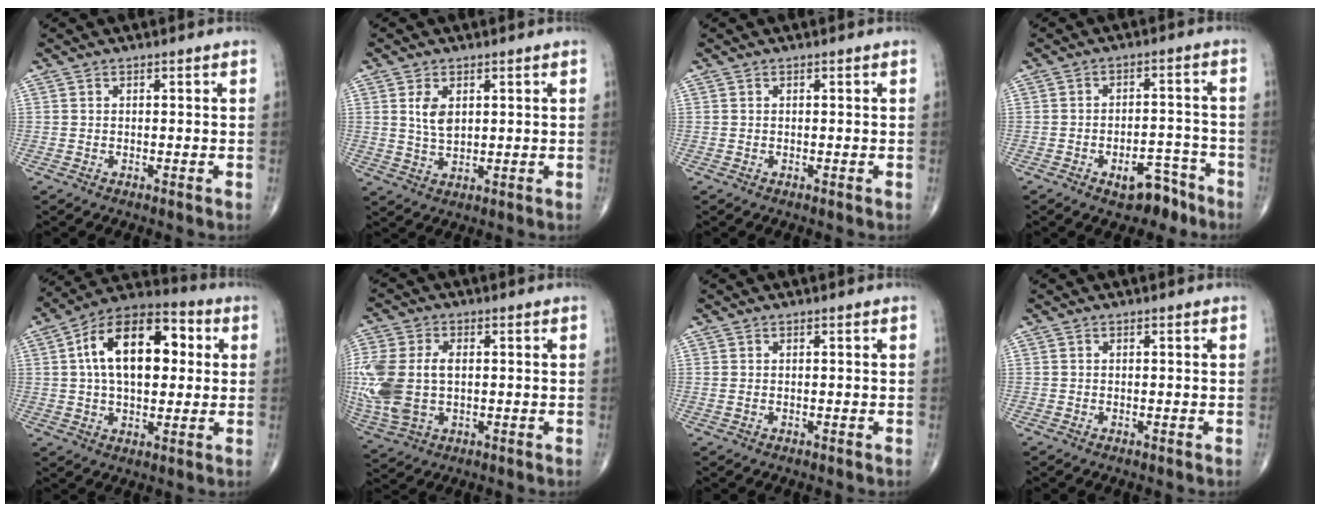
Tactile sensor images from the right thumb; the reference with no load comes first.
{"total": 4.7, "force": [1.4, 2.7, 3.6], "torque": [-0.063, -0.009, 0.033]}
{"total": 0.0}
{"total": 7.2, "force": [-4.7, 3.8, 3.9], "torque": [-0.031, 0.044, -0.063]}
{"total": 18.6, "force": [3.5, 10.5, 14.9], "torque": [-0.220, 0.024, 0.049]}
{"total": 16.0, "force": [0.0, 10.4, 12.2], "torque": [-0.320, -0.002, 0.012]}
{"total": 0.6, "force": [0.1, 0.3, 0.5], "torque": [-0.017, 0.004, 0.005]}
{"total": 0.0}